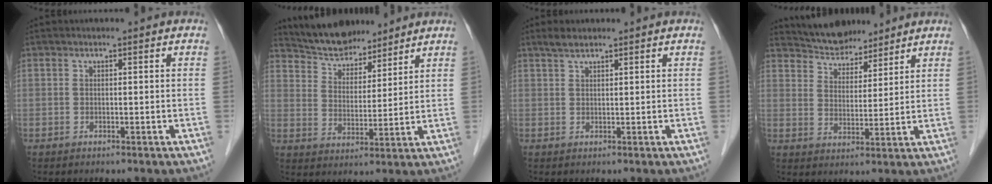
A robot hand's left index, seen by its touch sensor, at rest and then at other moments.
{"total": 9.0, "force": [8.3, 2.9, 1.9], "torque": [-0.036, 0.017, 0.152]}
{"total": 1.8, "force": [1.5, 0.4, 0.9], "torque": [-0.022, 0.010, 0.029]}
{"total": 7.4, "force": [6.9, 2.4, 1.2], "torque": [-0.024, 0.016, 0.126]}